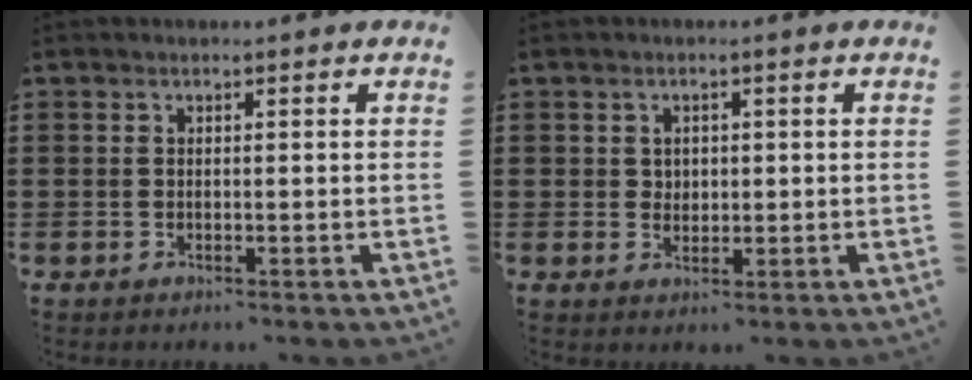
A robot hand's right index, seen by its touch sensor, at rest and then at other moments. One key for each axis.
{"total": 1.7, "fx": 0.5, "fy": 1.6, "fz": 0.5, "tx": -0.016, "ty": 0.010, "tz": 0.009}